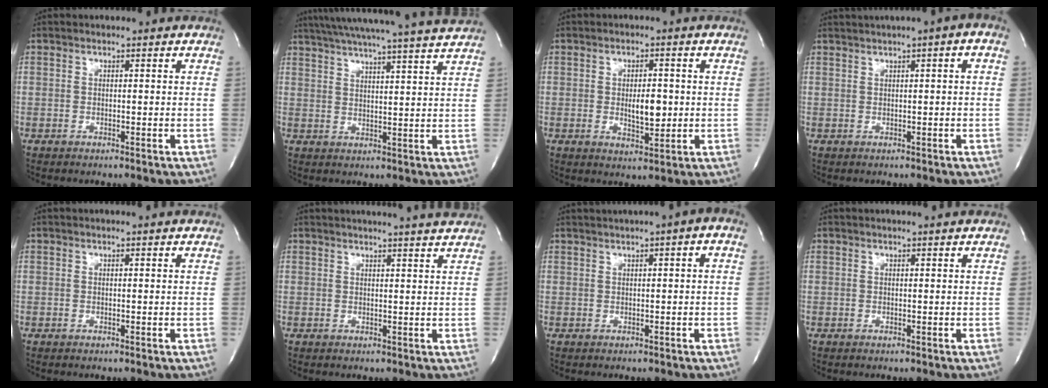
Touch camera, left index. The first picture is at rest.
{"total": 19.9, "force": [17.9, -1.3, 8.6], "torque": [-0.146, -0.021, 0.239]}
{"total": 4.6, "force": [-0.7, 1.8, 4.2], "torque": [-0.066, -0.010, -0.006]}
{"total": 3.3, "force": [0.8, 0.0, 3.2], "torque": [-0.051, 0.010, 0.012]}
{"total": 1.1, "force": [1.0, -0.3, 0.4], "torque": [-0.011, 0.000, 0.008]}
{"total": 9.2, "force": [8.6, -1.0, 3.1], "torque": [-0.046, -0.012, 0.089]}
{"total": 3.2, "force": [1.0, -0.1, 3.1], "torque": [-0.051, 0.010, 0.016]}
{"total": 2.0, "force": [1.8, -0.6, 0.7], "torque": [-0.010, -0.001, 0.018]}